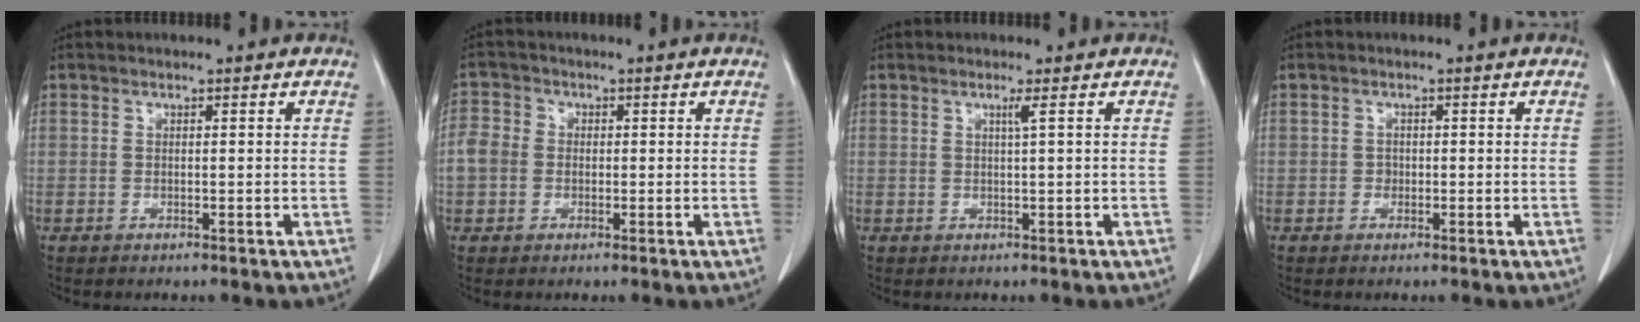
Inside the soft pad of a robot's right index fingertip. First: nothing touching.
{"total": 4.2, "force": [-0.4, 3.7, 1.8], "torque": [-0.044, 0.016, -0.012]}
{"total": 1.1, "force": [0.4, -0.4, 0.9], "torque": [-0.022, -0.003, 0.010]}
{"total": 0.9, "force": [-0.2, 0.8, 0.3], "torque": [0.001, 0.004, -0.005]}